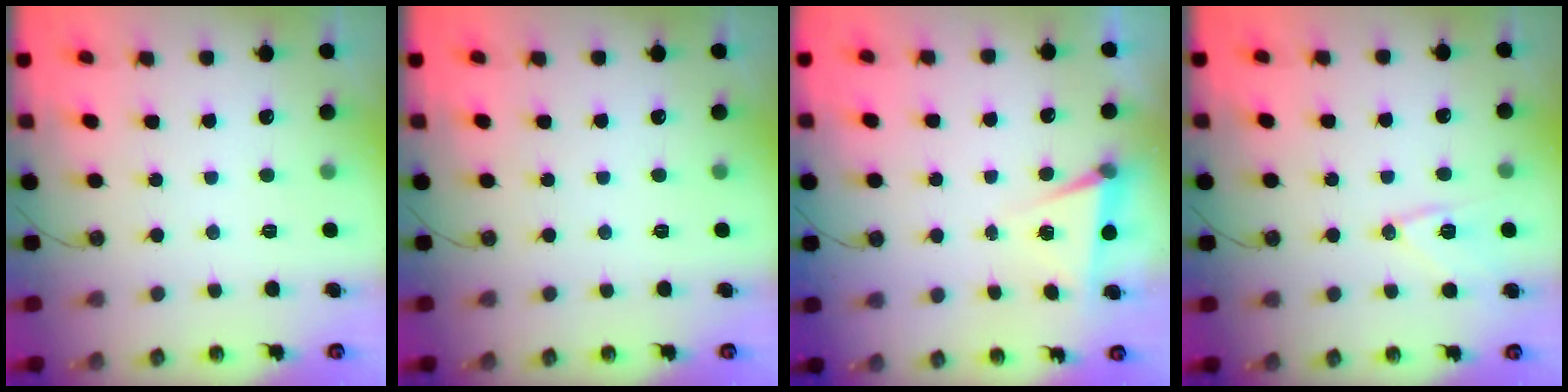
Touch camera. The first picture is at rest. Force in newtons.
{"total": 0.0}
{"total": 5.0, "press": 2.3, "slide": 4.4}
{"total": 11.5, "press": 11.5, "slide": 0.2}